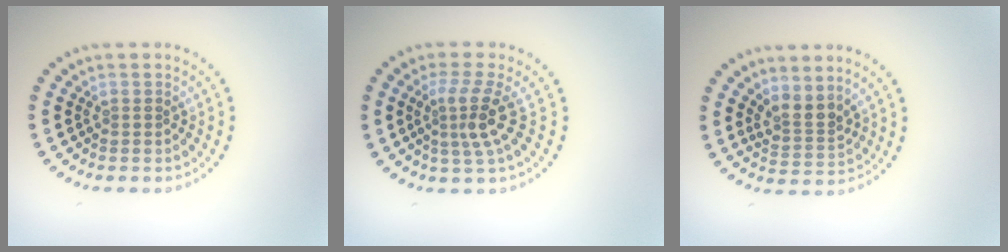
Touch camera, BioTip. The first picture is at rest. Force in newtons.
{"total": 3.1, "press": 2.2, "slide": 2.2}
{"total": 2.5, "press": 1.9, "slide": 1.7}